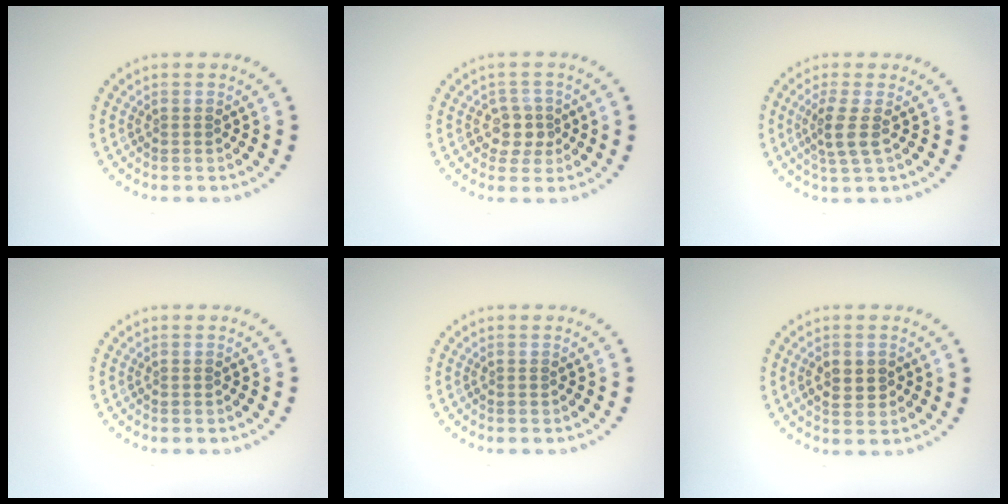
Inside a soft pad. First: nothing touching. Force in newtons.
{"total": 2.3, "press": 2.0, "slide": 1.1}
{"total": 2.5, "press": 1.9, "slide": 1.6}
{"total": 0.0}
{"total": 0.0}
{"total": 2.6, "press": 2.6, "slide": 0.0}